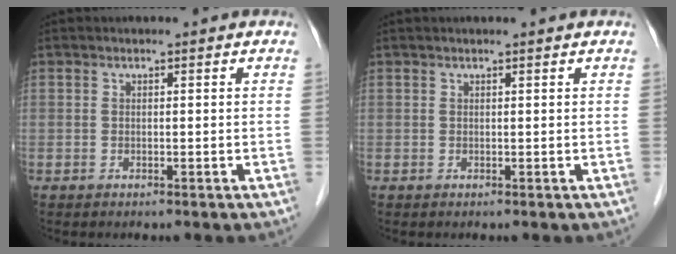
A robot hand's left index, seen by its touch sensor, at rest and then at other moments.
{"total": 1.3, "force": [1.2, -0.1, 0.6], "torque": [-0.009, 0.014, 0.020]}